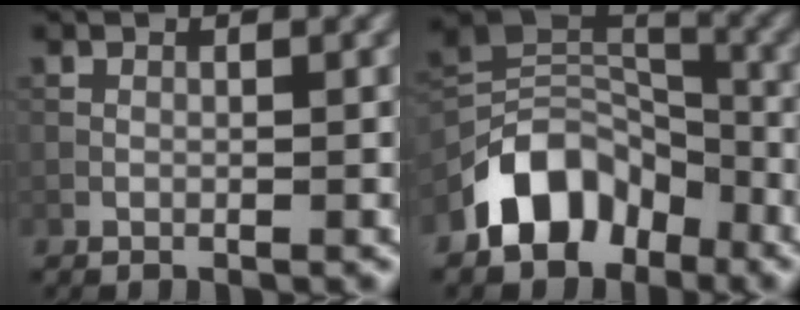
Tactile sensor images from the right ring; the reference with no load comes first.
{"total": 7.9, "force": [-4.8, 5.1, 3.6], "torque": [-0.042, 0.004, -0.098]}